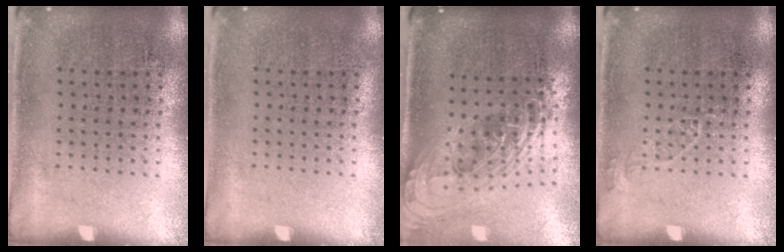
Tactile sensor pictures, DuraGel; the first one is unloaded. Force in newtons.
{"total": 0.0}
{"total": 2.3, "press": 1.7, "slide": 1.5}
{"total": 0.8, "press": 0.8, "slide": 0.1}